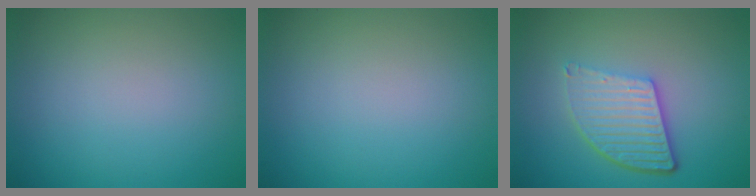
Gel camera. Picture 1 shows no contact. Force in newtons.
{"total": 0.0}
{"total": 5.5, "press": 3.8, "slide": 4.0}